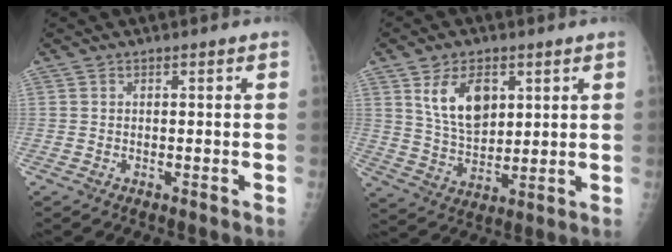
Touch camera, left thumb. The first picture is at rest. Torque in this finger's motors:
{"motor_torque": [1.11, 0.92, 0.37, -0.51, 0.08]}